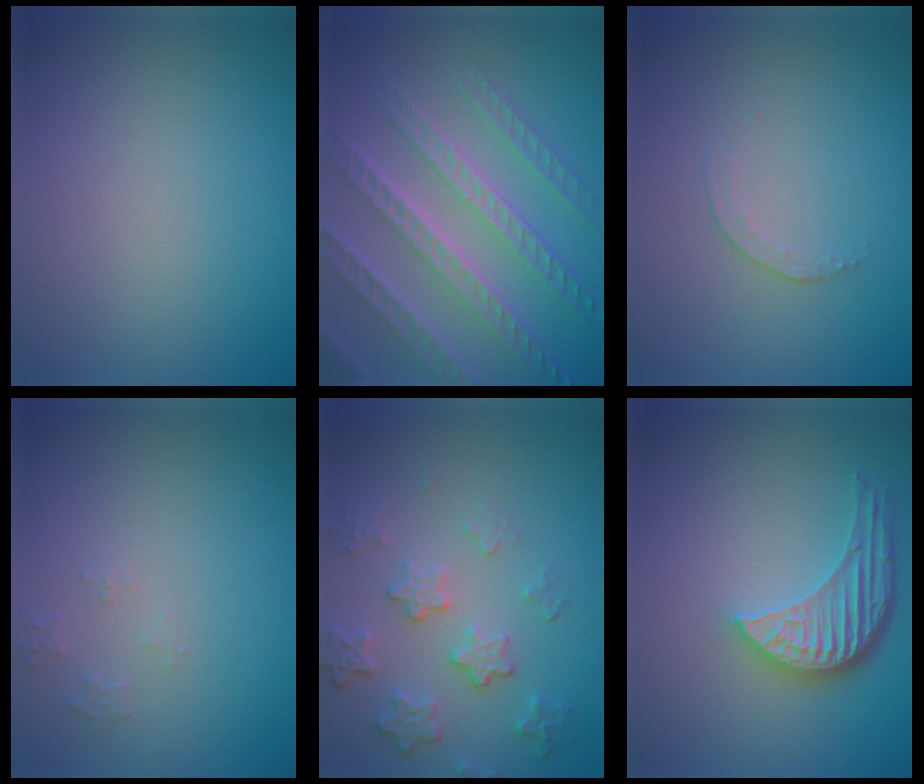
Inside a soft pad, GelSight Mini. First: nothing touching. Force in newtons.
{"total": 7.6, "press": 5.6, "slide": 5.2}
{"total": 1.2, "press": 0.5, "slide": 1.1}
{"total": 1.1, "press": 1.1, "slide": 0.2}
{"total": 4.1, "press": 3.1, "slide": 2.7}
{"total": 5.2, "press": 3.9, "slide": 3.5}